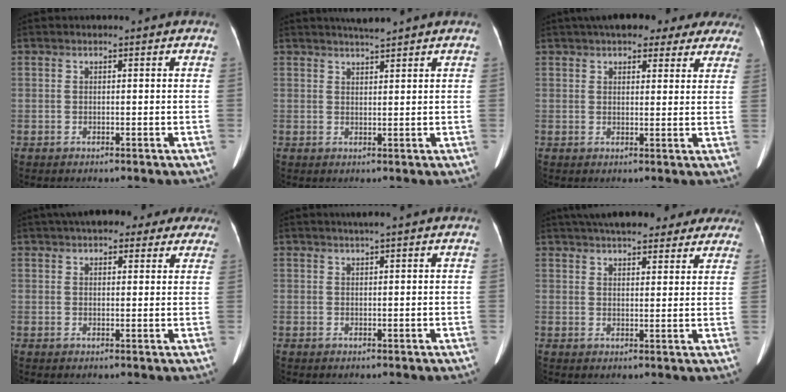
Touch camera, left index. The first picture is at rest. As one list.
[{"total": 2.7, "force": [2.5, -0.2, 1.1], "torque": [-0.015, 0.012, 0.043]}, {"total": 12.4, "force": [9.5, 4.7, 6.4], "torque": [-0.069, 0.041, 0.114]}, {"total": 11.9, "force": [9.2, 4.5, 6.1], "torque": [-0.066, 0.039, 0.112]}, {"total": 1.3, "force": [0.9, -0.3, 0.9], "torque": [-0.017, 0.006, 0.020]}, {"total": 19.0, "force": [15.9, 5.5, 8.9], "torque": [-0.131, 0.043, 0.201]}]